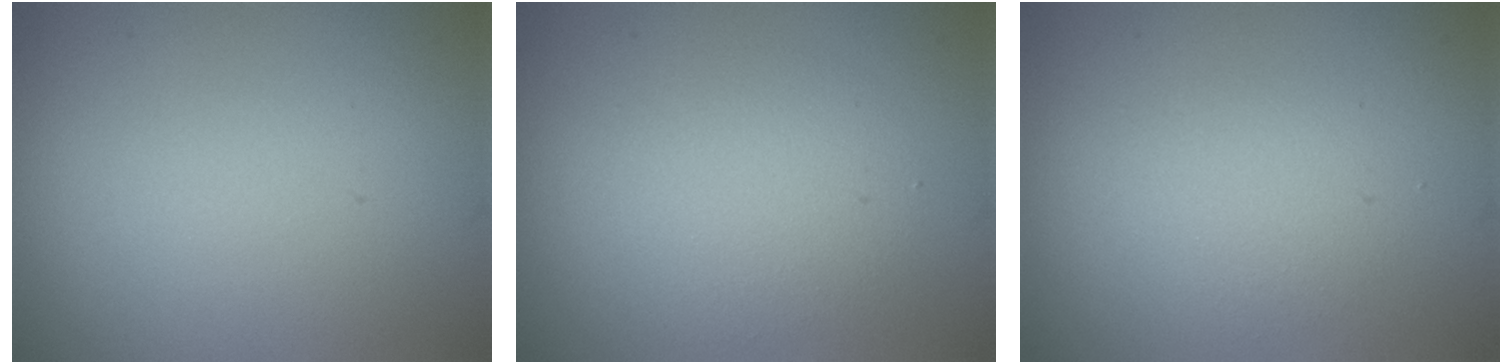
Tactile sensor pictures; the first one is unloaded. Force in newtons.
{"total": 2.9, "press": 2.9, "slide": 0.3}
{"total": 1.9, "press": 1.9, "slide": 0.0}